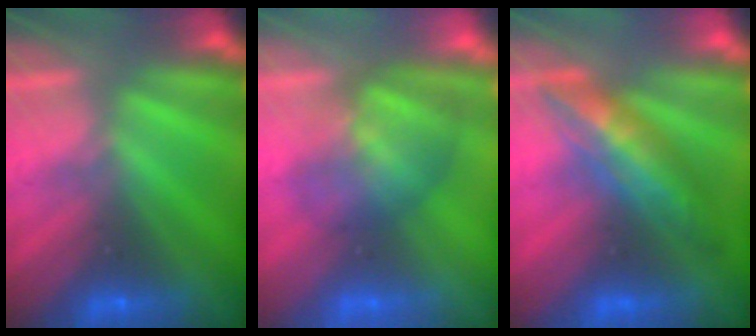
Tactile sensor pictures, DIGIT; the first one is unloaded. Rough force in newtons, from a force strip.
{"total": 3.7}
{"total": 2.9}